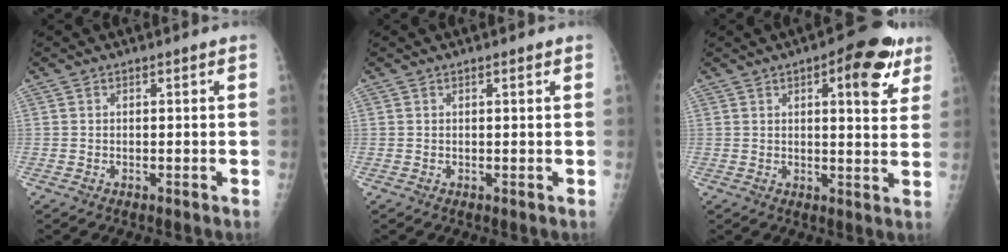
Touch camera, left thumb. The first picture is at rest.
{"total": 0.7, "force": [0.3, 0.2, 0.6], "torque": [-0.009, 0.001, 0.003]}
{"total": 11.4, "force": [5.3, 4.2, 9.2], "torque": [-0.086, -0.011, 0.059]}